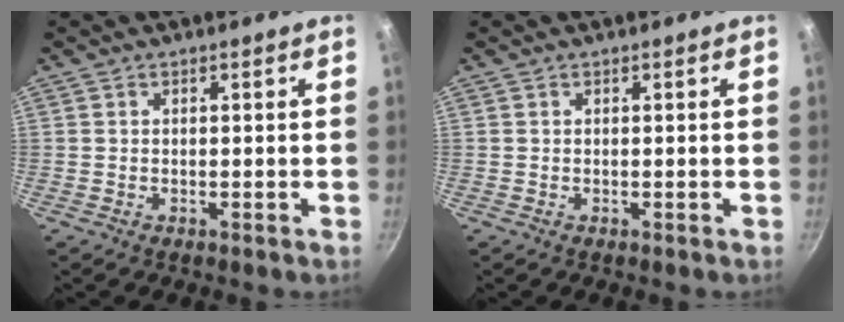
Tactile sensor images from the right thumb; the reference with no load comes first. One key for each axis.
{"total": 0.0}